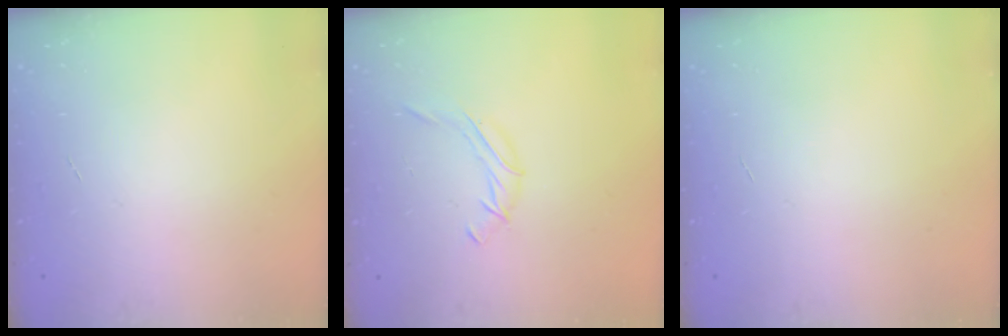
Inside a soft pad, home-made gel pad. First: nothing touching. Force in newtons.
{"total": 7.1, "press": 7.1, "slide": 1.1}
{"total": 0.0}